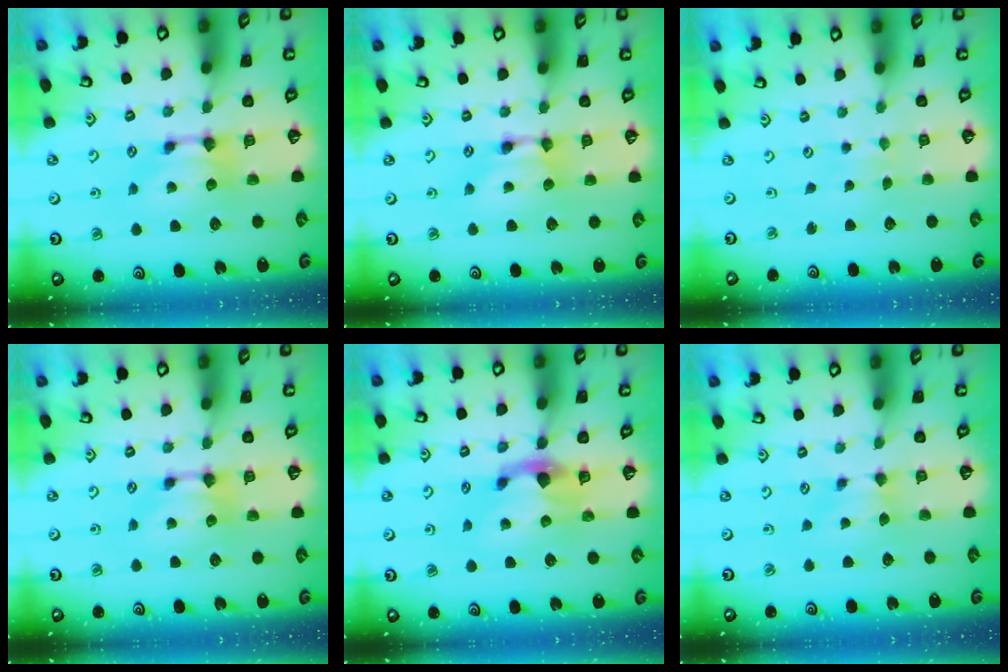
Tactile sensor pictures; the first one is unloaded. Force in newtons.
{"total": 1.7, "press": 1.7, "slide": 0.1}
{"total": 3.7, "press": 3.7, "slide": 0.1}
{"total": 0.0}
{"total": 1.9, "press": 1.3, "slide": 1.4}
{"total": 2.0, "press": 1.9, "slide": 0.7}